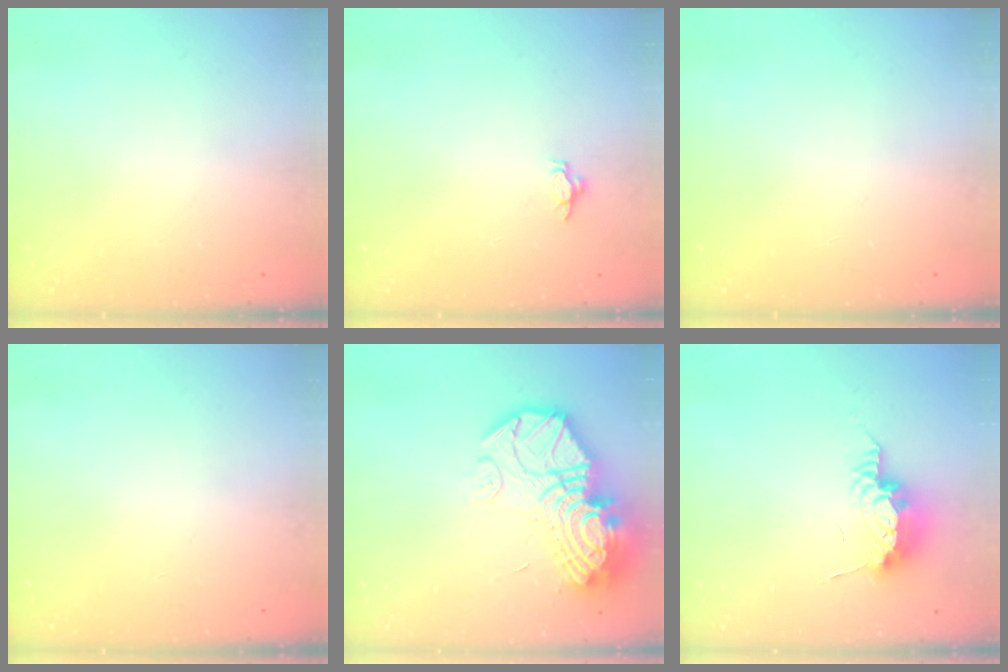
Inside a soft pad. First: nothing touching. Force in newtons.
{"total": 2.7, "press": 2.6, "slide": 1.0}
{"total": 0.0}
{"total": 0.0}
{"total": 23.2, "press": 23.1, "slide": 2.1}
{"total": 14.0, "press": 10.6, "slide": 9.1}